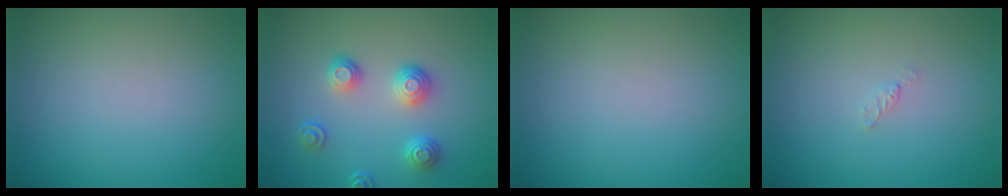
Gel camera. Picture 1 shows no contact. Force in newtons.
{"total": 3.4, "press": 2.8, "slide": 1.9}
{"total": 0.0}
{"total": 0.6, "press": 0.6, "slide": 0.1}